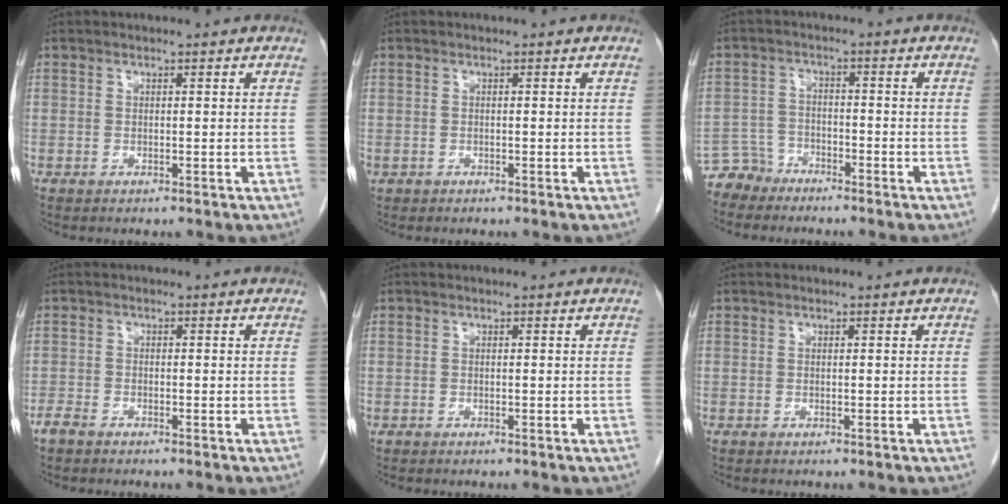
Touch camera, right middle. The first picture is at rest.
{"total": 0.5, "force": [-0.2, 0.5, 0.1], "torque": [-0.007, 0.003, 0.001]}
{"total": 3.7, "force": [-3.3, 1.6, -0.7], "torque": [0.013, 0.001, -0.064]}
{"total": 1.7, "force": [-1.4, 0.6, 0.8], "torque": [-0.020, -0.001, -0.025]}
{"total": 0.0}
{"total": 0.0}